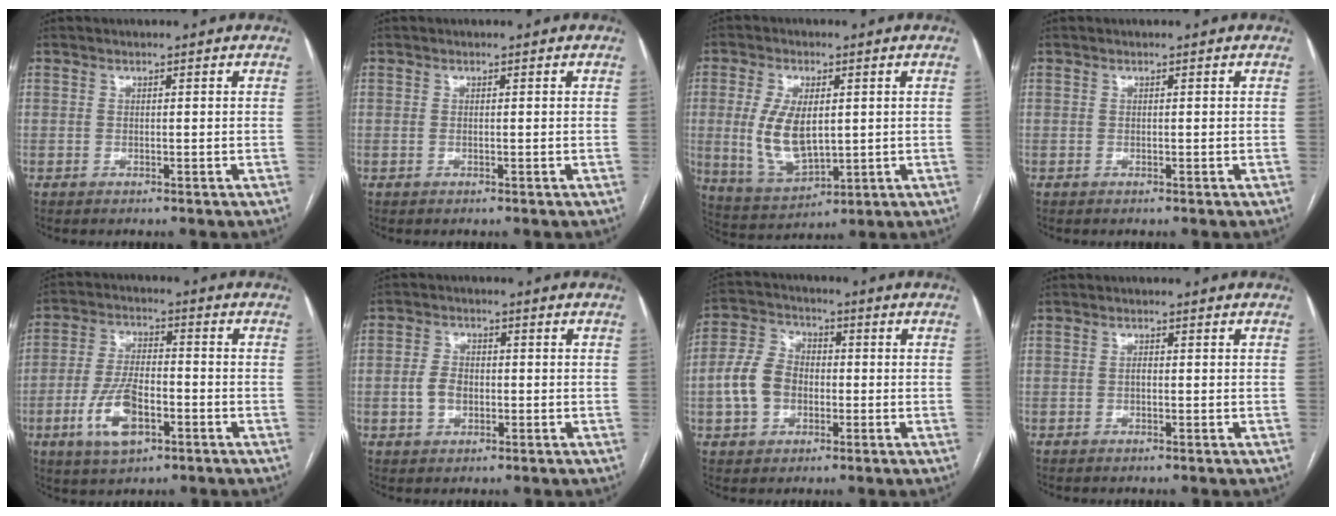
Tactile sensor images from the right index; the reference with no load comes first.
{"total": 0.0}
{"total": 10.7, "force": [0.8, 4.9, 9.4], "torque": [-0.201, -0.003, 0.028]}
{"total": 0.0}
{"total": 9.8, "force": [-3.7, 3.9, 8.1], "torque": [-0.179, 0.001, -0.065]}
{"total": 4.0, "force": [-0.7, 2.9, 2.7], "torque": [-0.057, 0.009, -0.011]}
{"total": 8.3, "force": [-1.5, 6.2, 5.2], "torque": [-0.129, 0.028, -0.030]}
{"total": 0.7, "force": [-0.2, 0.3, 0.6], "torque": [-0.010, 0.002, -0.004]}